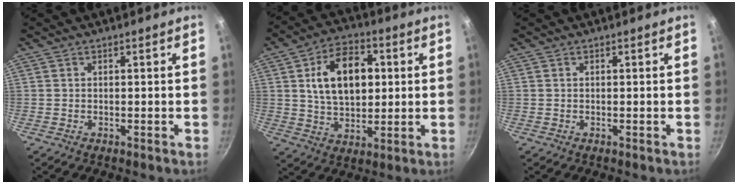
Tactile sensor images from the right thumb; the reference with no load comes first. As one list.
[{"total": 14.5, "force": [2.8, 9.3, 10.7], "torque": [-0.148, 0.001, 0.045]}, {"total": 0.0}]